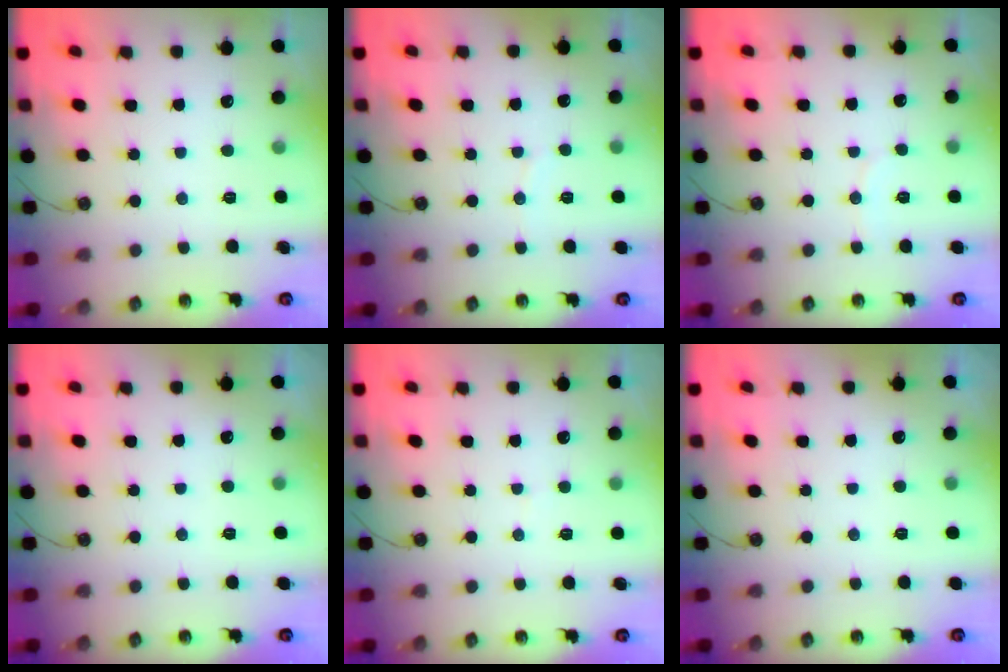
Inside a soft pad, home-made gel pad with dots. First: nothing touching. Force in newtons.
{"total": 2.8, "press": 2.8, "slide": 0.4}
{"total": 3.5, "press": 3.5, "slide": 0.4}
{"total": 1.5, "press": 0.2, "slide": 1.5}
{"total": 2.5, "press": 2.5, "slide": 0.2}
{"total": 1.7, "press": 0.4, "slide": 1.6}